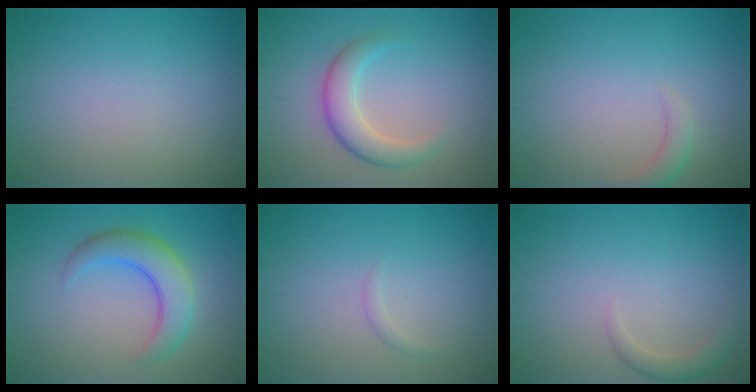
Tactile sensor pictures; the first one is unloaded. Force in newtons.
{"total": 3.6, "press": 3.6, "slide": 0.3}
{"total": 1.6, "press": 1.6, "slide": 0.3}
{"total": 4.8, "press": 4.8, "slide": 0.1}
{"total": 0.6, "press": 0.6, "slide": 0.1}
{"total": 1.7, "press": 1.7, "slide": 0.1}